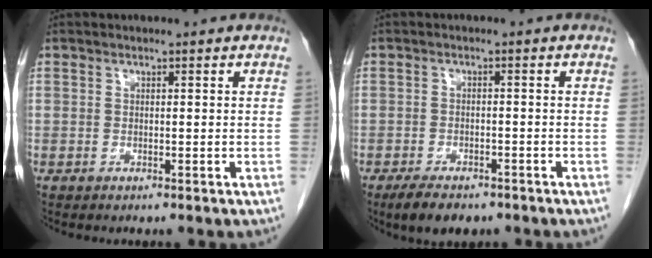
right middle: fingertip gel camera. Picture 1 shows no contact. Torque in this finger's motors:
{"motor_torque": [0.83, -0.59, 0.06, 0.02]}